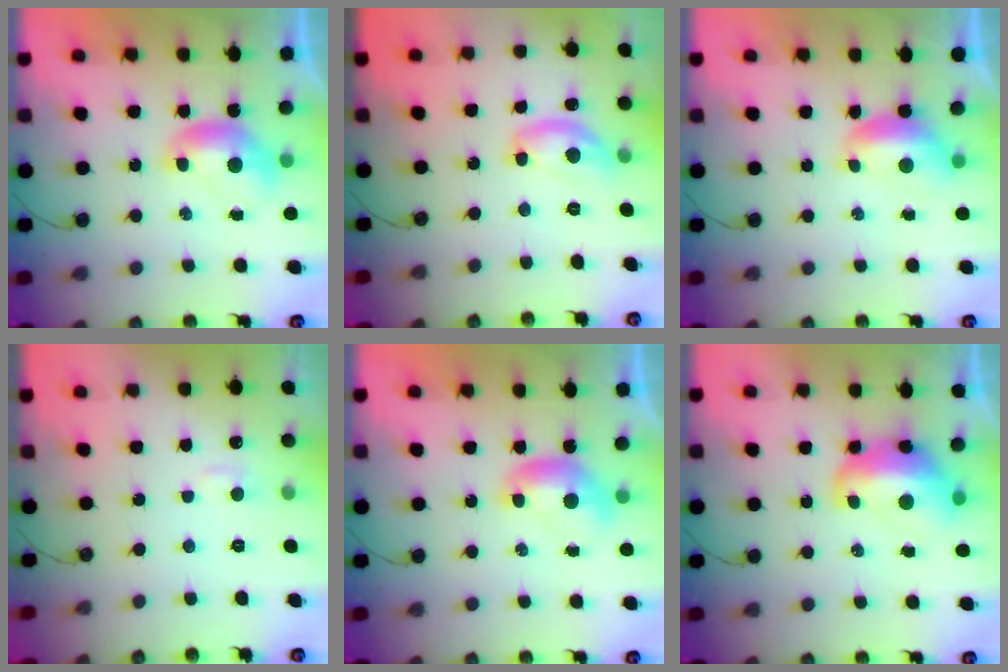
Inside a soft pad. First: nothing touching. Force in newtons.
{"total": 8.4, "press": 8.4, "slide": 0.6}
{"total": 1.0, "press": 0.8, "slide": 0.6}
{"total": 1.7, "press": 1.6, "slide": 0.6}
{"total": 0.0}
{"total": 6.2, "press": 6.1, "slide": 1.2}